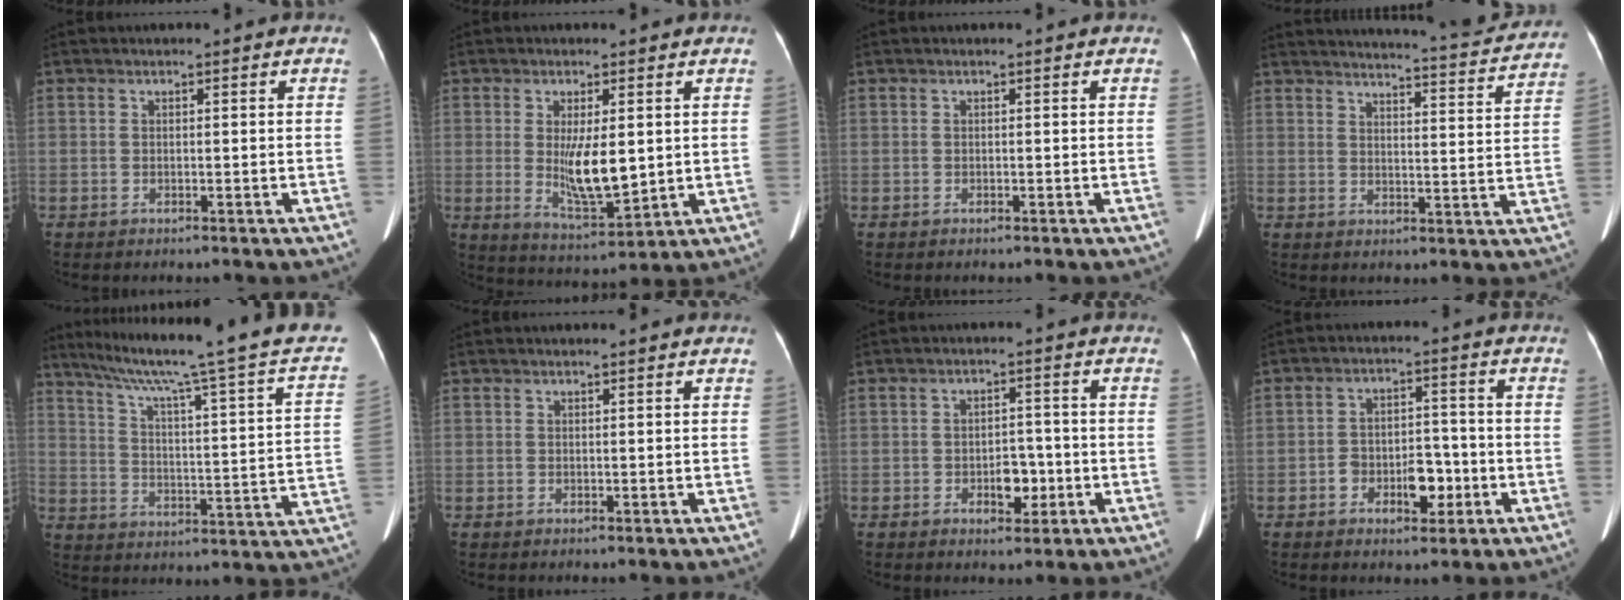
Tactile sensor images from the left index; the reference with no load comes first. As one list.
[{"total": 8.2, "force": [0.7, 2.4, 7.9], "torque": [-0.144, -0.017, 0.023]}, {"total": 0.0}, {"total": 17.7, "force": [17.1, 1.0, 4.4], "torque": [-0.061, -0.047, 0.199]}, {"total": 25.6, "force": [20.0, -0.4, 16.0], "torque": [-0.245, -0.029, 0.260]}, {"total": 1.0, "force": [0.9, -0.1, 0.3], "torque": [-0.010, 0.009, 0.014]}, {"total": 3.9, "force": [-1.3, 2.3, 2.9], "torque": [-0.041, 0.003, -0.016]}, {"total": 5.9, "force": [-2.4, 3.3, 4.3], "torque": [-0.070, 0.014, -0.035]}]